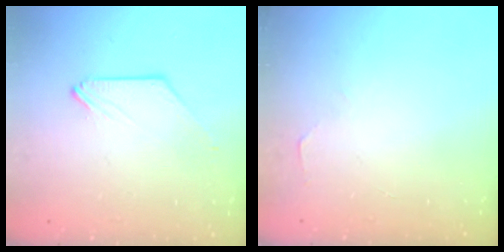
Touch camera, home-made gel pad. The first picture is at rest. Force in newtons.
{"total": 1.9, "press": 1.9, "slide": 0.3}